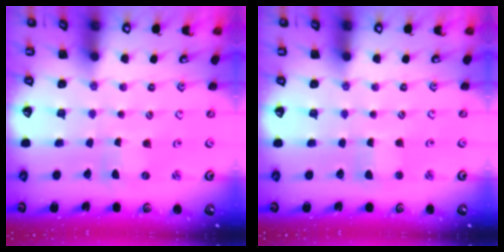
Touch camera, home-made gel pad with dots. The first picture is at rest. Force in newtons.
{"total": 0.9, "press": 0.9, "slide": 0.2}